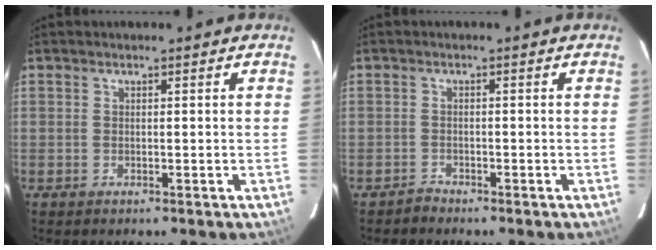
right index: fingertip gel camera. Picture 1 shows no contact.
{"total": 1.2, "force": [-1.2, 0.3, -0.4], "torque": [0.007, 0.006, -0.023]}